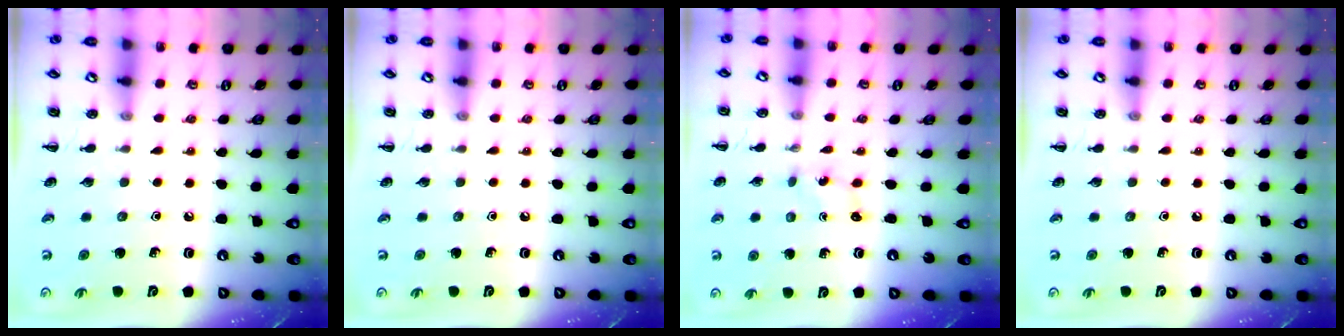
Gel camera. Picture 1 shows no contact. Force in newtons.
{"total": 0.0}
{"total": 1.3, "press": 1.2, "slide": 0.4}
{"total": 0.0}